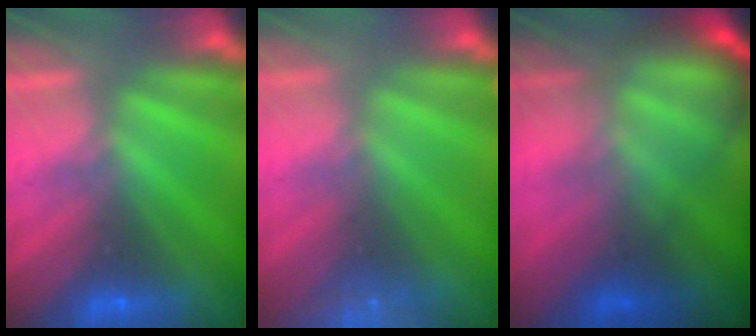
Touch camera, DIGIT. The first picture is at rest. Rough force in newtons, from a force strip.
{"total": 9.6}
{"total": 8.2}